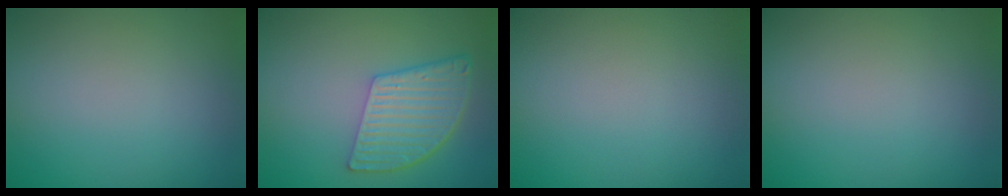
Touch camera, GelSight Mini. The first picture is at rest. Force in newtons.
{"total": 5.7, "press": 4.3, "slide": 3.7}
{"total": 0.0}
{"total": 0.0}